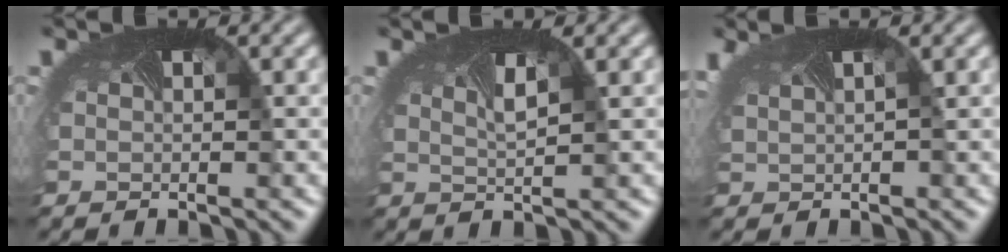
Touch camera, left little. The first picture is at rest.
{"total": 1.4, "force": [0.6, 0.5, 1.2], "torque": [-0.028, 0.002, 0.007]}
{"total": 4.7, "force": [1.9, 2.4, 3.6], "torque": [-0.089, 0.026, 0.038]}